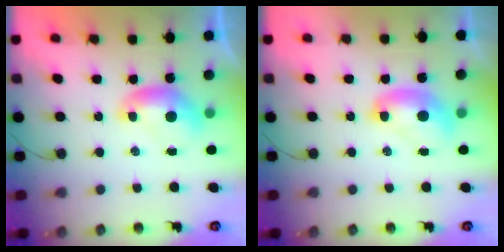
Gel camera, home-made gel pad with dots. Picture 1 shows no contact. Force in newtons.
{"total": 2.2, "press": 2.2, "slide": 0.2}